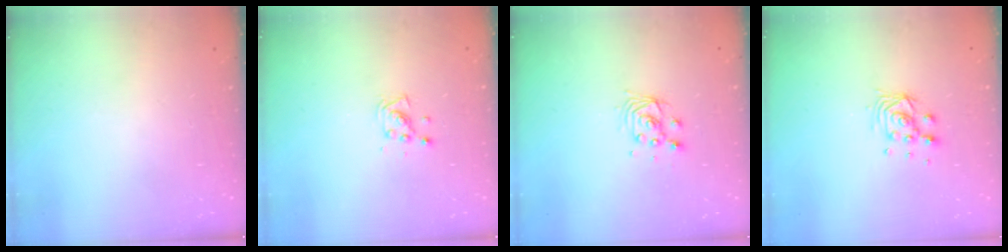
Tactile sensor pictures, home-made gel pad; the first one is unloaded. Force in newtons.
{"total": 5.0, "press": 4.7, "slide": 1.7}
{"total": 5.3, "press": 5.3, "slide": 0.4}
{"total": 6.8, "press": 6.8, "slide": 0.5}